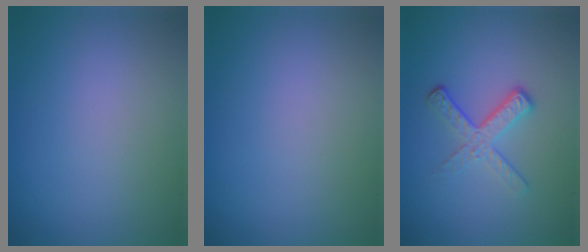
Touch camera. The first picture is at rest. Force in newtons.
{"total": 0.0}
{"total": 3.5, "press": 2.3, "slide": 2.7}